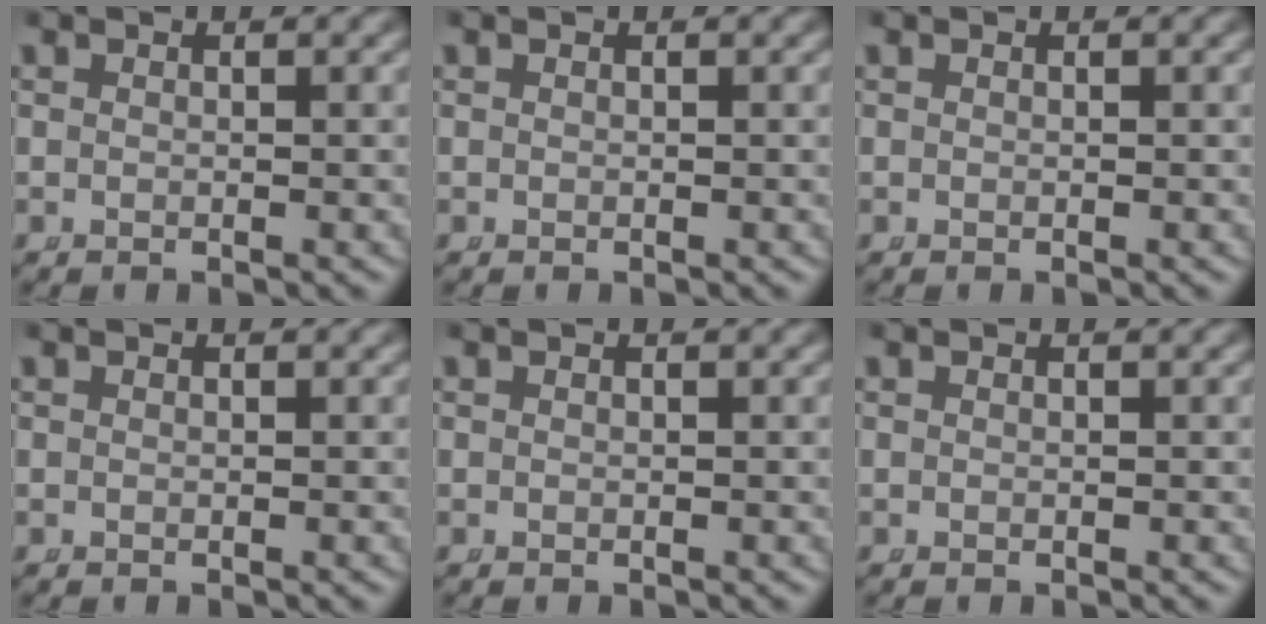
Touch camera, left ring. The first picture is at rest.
{"total": 0.0}
{"total": 0.0}
{"total": 0.0}
{"total": 0.0}
{"total": 0.0}